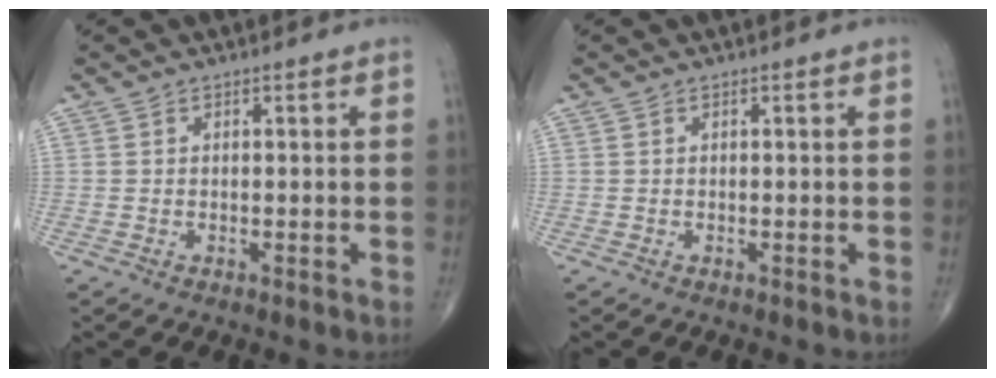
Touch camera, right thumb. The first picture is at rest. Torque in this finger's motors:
{"motor_torque": [0.00, 0.00, 0.00, 0.00, 0.00]}